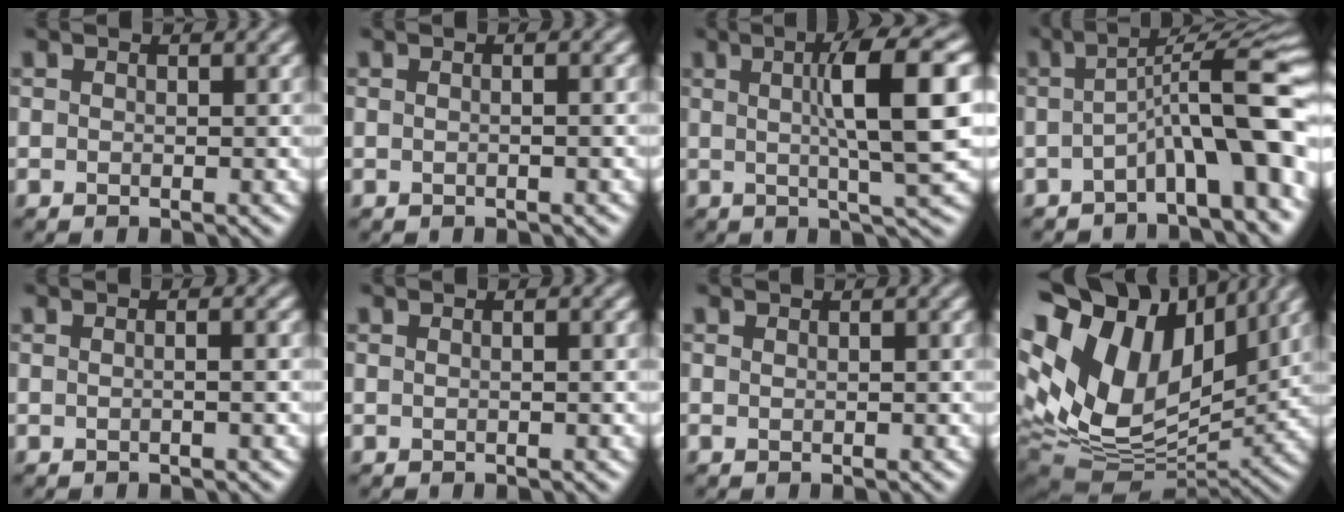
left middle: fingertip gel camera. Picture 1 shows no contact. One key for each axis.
{"total": 1.9, "fx": -0.3, "fy": 1.0, "fz": 1.6, "tx": 0.002, "ty": 0.005, "tz": -0.024}
{"total": 8.5, "fx": 0.9, "fy": 1.4, "fz": 8.3, "tx": -0.102, "ty": 0.015, "tz": 0.015}
{"total": 9.6, "fx": -2.6, "fy": 2.0, "fz": 9.0, "tx": -0.104, "ty": 0.029, "tz": -0.053}
{"total": 2.3, "fx": -0.3, "fy": 1.1, "fz": 1.9, "tx": -0.001, "ty": 0.008, "tz": -0.027}
{"total": 1.3, "fx": -0.4, "fy": 0.6, "fz": 1.0, "tx": -0.001, "ty": 0.002, "tz": -0.017}
{"total": 0.0}
{"total": 16.5, "fx": 4.5, "fy": 11.0, "fz": 11.5, "tx": -0.230, "ty": 0.014, "tz": 0.095}